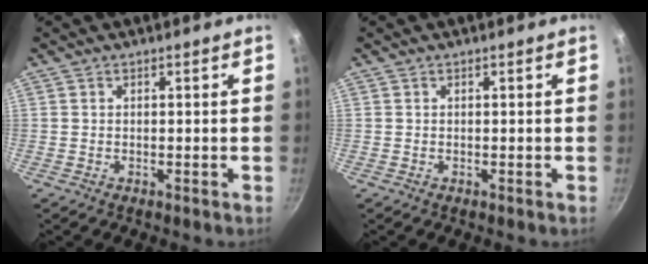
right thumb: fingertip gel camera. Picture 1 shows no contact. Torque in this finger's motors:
{"motor_torque": [-0.23, 0.21, -0.06, -0.03, 0.00]}